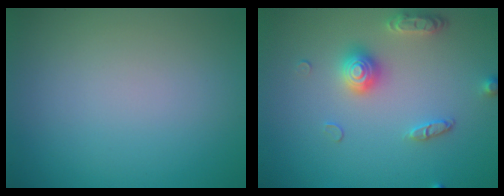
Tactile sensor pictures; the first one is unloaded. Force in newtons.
{"total": 3.2, "press": 3.0, "slide": 1.2}